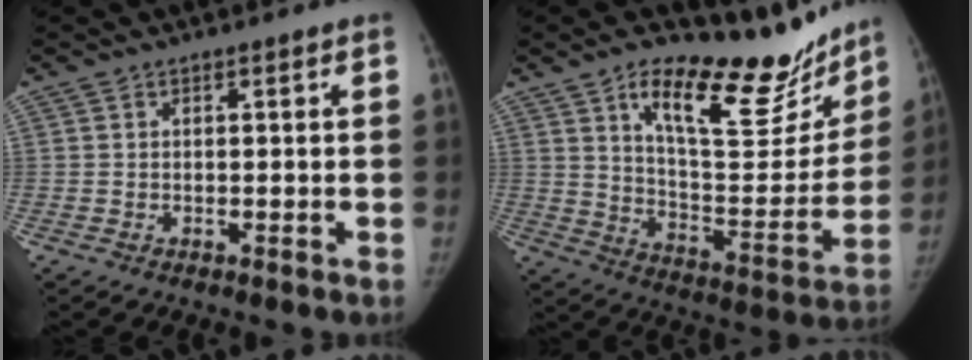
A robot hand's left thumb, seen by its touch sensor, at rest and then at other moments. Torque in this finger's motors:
{"motor_torque": [0.20, 0.16, 1.07, -0.98, 0.10]}